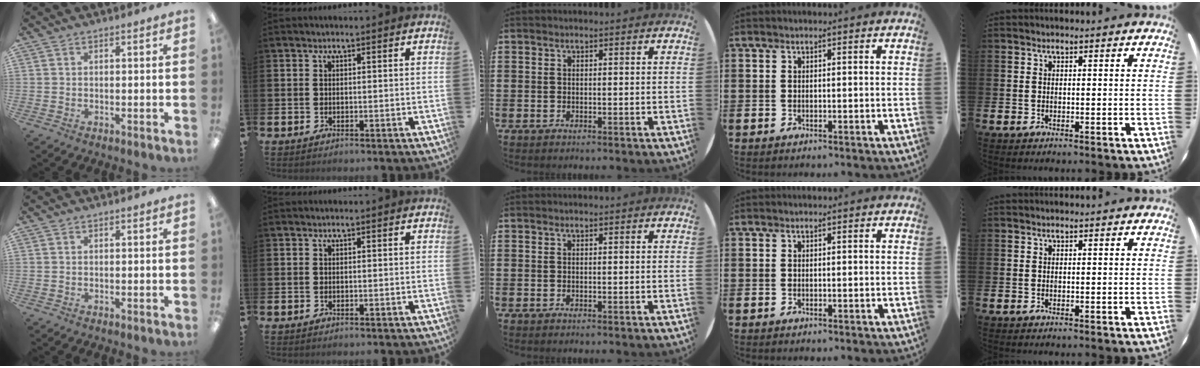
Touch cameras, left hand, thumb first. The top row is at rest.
{}